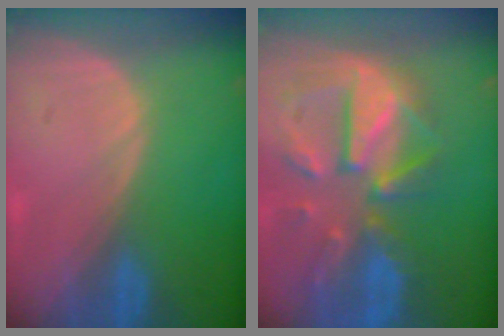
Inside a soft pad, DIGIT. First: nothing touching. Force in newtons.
{"total": 12.0, "press": 10.4, "slide": 5.9}